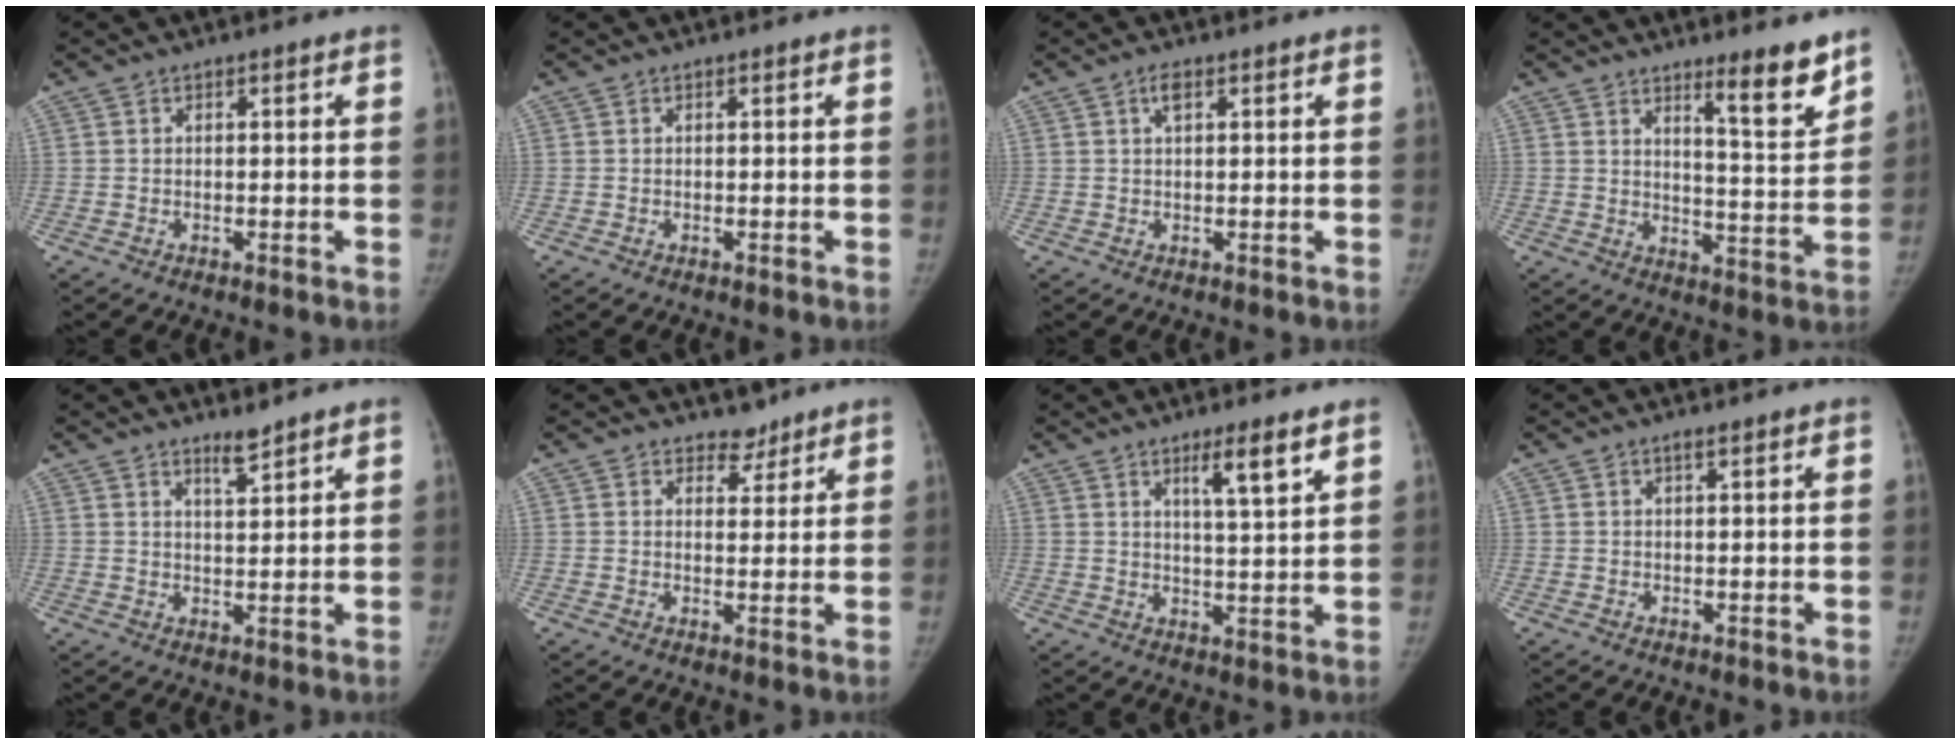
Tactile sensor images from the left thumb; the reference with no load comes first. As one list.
[{"total": 0.0}, {"total": 2.0, "force": [0.9, 0.8, 1.5], "torque": [-0.028, 0.004, 0.015]}, {"total": 9.2, "force": [6.8, 1.1, 6.1], "torque": [-0.075, -0.063, 0.104]}, {"total": 3.0, "force": [2.6, 0.4, 1.5], "torque": [-0.019, -0.027, 0.046]}, {"total": 3.1, "force": [2.6, 1.8, 0.3], "torque": [0.018, -0.018, 0.036]}, {"total": 6.4, "force": [3.9, 0.5, 5.0], "torque": [-0.080, -0.030, 0.066]}, {"total": 0.7, "force": [0.4, 0.0, 0.5], "torque": [-0.007, 0.001, 0.007]}]